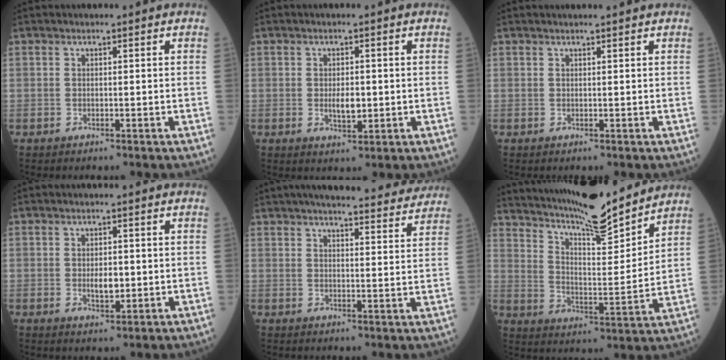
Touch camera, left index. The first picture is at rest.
{"total": 3.2, "force": [-0.2, 1.3, 2.9], "torque": [-0.054, -0.002, 0.001]}
{"total": 2.1, "force": [2.0, -0.1, 0.8], "torque": [-0.008, 0.013, 0.026]}
{"total": 2.9, "force": [-0.1, 1.3, 2.6], "torque": [-0.049, -0.002, 0.002]}
{"total": 19.1, "force": [17.3, 2.3, 7.8], "torque": [-0.101, 0.008, 0.217]}
{"total": 17.4, "force": [15.8, 1.2, 7.3], "torque": [-0.136, -0.004, 0.251]}